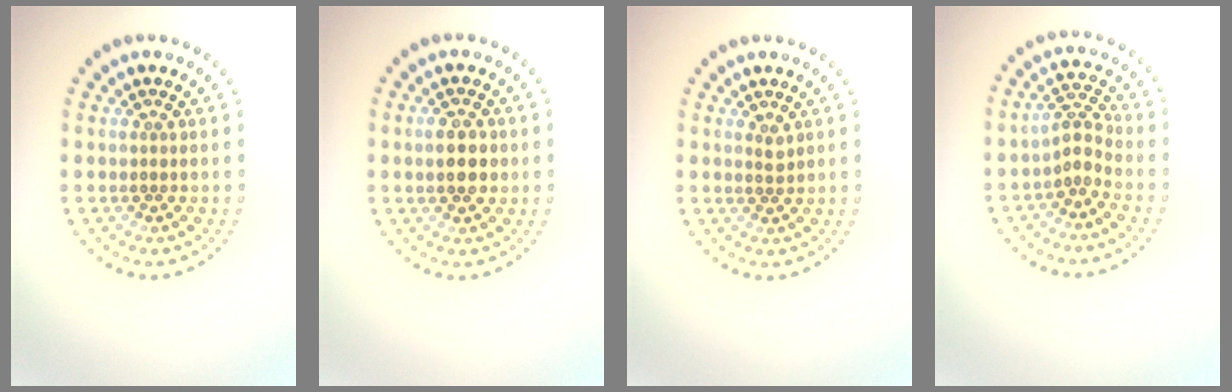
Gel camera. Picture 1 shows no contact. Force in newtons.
{"total": 2.8, "press": 2.8, "slide": 0.0}
{"total": 1.0, "press": 0.8, "slide": 0.7}
{"total": 2.2, "press": 1.5, "slide": 1.7}